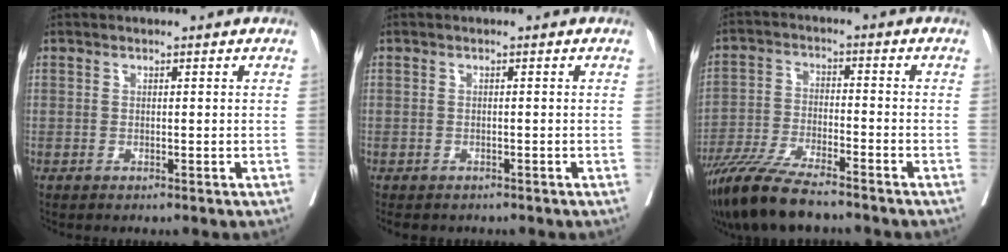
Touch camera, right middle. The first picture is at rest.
{"total": 4.3, "force": [-3.6, 1.9, 1.4], "torque": [-0.022, -0.005, -0.047]}
{"total": 12.4, "force": [-10.2, 1.8, 6.8], "torque": [-0.122, -0.033, -0.180]}